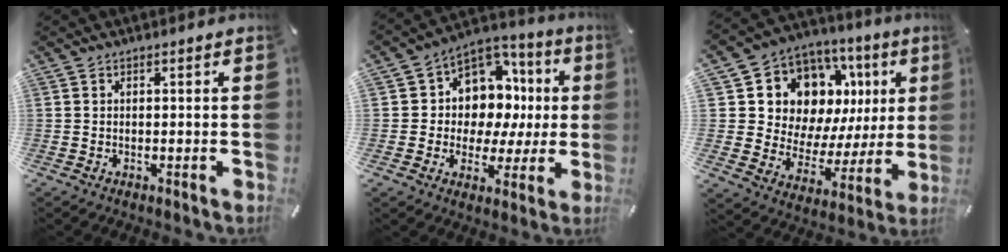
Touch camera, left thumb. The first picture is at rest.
{"total": 10.2, "force": [2.3, 9.4, 3.1], "torque": [-0.051, -0.037, 0.052]}
{"total": 14.0, "force": [7.2, 10.7, 5.4], "torque": [-0.084, -0.071, 0.139]}